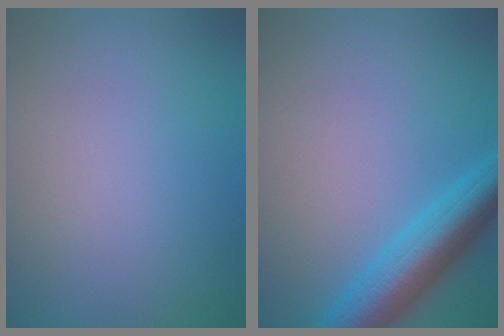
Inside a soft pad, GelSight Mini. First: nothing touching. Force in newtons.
{"total": 5.9, "press": 5.9, "slide": 0.2}